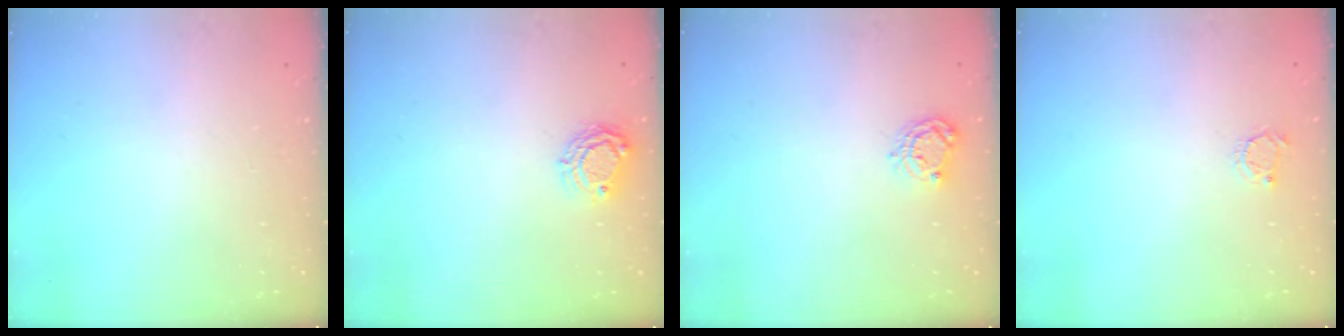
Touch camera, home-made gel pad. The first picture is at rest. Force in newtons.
{"total": 6.7, "press": 6.6, "slide": 0.4}
{"total": 5.8, "press": 5.8, "slide": 0.4}
{"total": 2.6, "press": 2.6, "slide": 0.4}